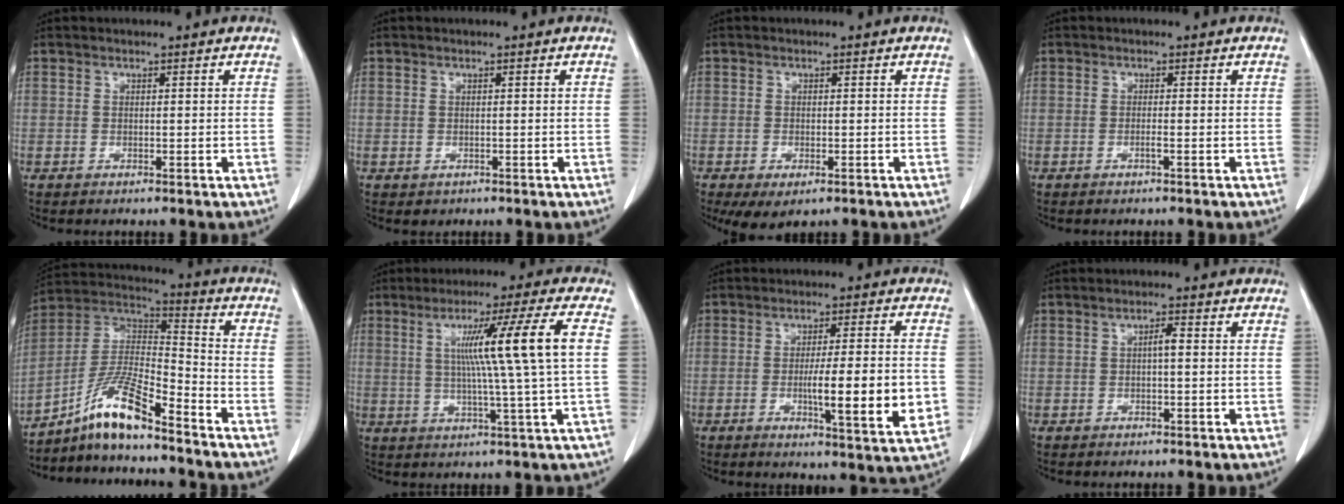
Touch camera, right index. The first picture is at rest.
{"total": 0.8, "force": [-0.2, 0.8, 0.1], "torque": [-0.003, 0.003, 0.001]}
{"total": 4.0, "force": [-2.2, 1.9, 2.8], "torque": [-0.046, -0.010, -0.025]}
{"total": 0.8, "force": [-0.4, -0.1, 0.6], "torque": [-0.012, 0.001, -0.007]}
{"total": 11.8, "force": [-8.5, 1.2, 8.0], "torque": [-0.165, 0.011, -0.156]}
{"total": 11.9, "force": [2.0, -2.3, 11.5], "torque": [-0.182, 0.008, 0.038]}
{"total": 11.4, "force": [-2.1, 0.7, 11.2], "torque": [-0.160, -0.014, -0.033]}
{"total": 1.7, "force": [0.0, 0.3, 1.7], "torque": [-0.028, 0.005, 0.000]}